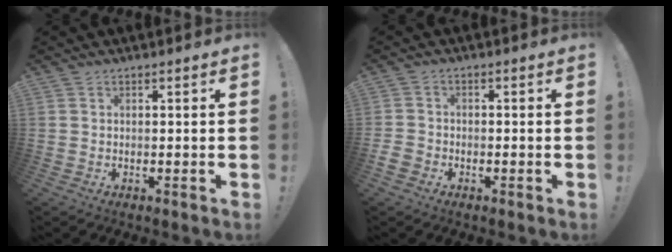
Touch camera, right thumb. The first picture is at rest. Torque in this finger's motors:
{"motor_torque": [0.52, -0.35, -0.09, -0.33, 0.06]}